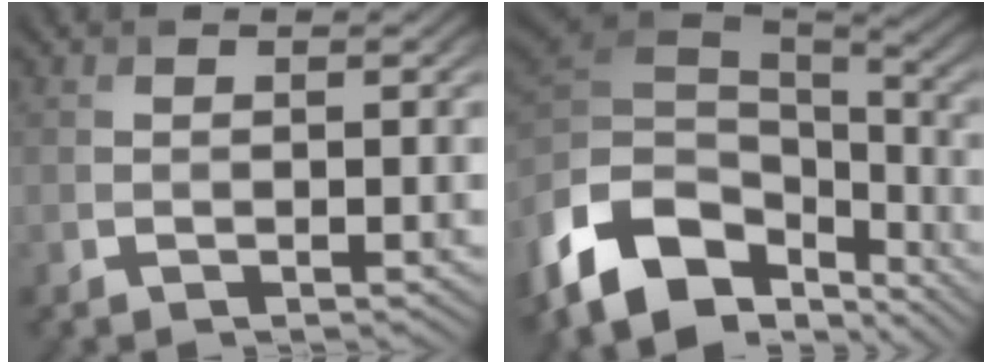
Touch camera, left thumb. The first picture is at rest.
{"total": 14.1, "force": [-6.4, 8.6, 9.1], "torque": [-0.231, -0.029, -0.098]}